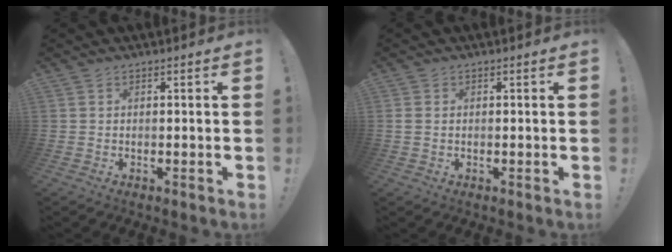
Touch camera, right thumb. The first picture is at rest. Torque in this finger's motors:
{"motor_torque": [-0.04, -0.06, -0.13, 0.08, 0.07]}